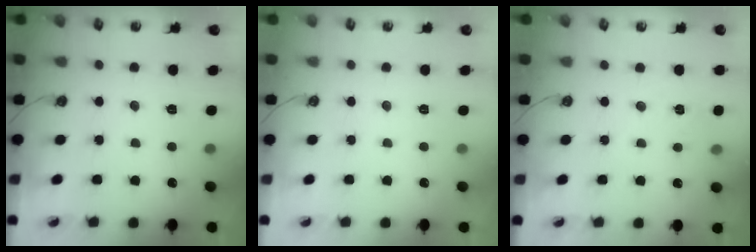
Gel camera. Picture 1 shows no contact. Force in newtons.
{"total": 0.0}
{"total": 3.7, "press": 3.7, "slide": 0.6}